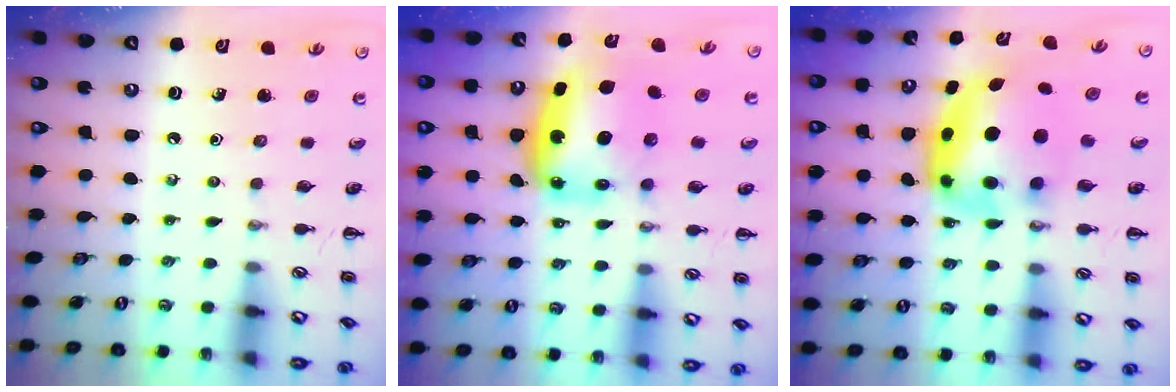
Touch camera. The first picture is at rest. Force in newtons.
{"total": 9.4, "press": 9.0, "slide": 2.8}
{"total": 9.0, "press": 8.7, "slide": 2.1}